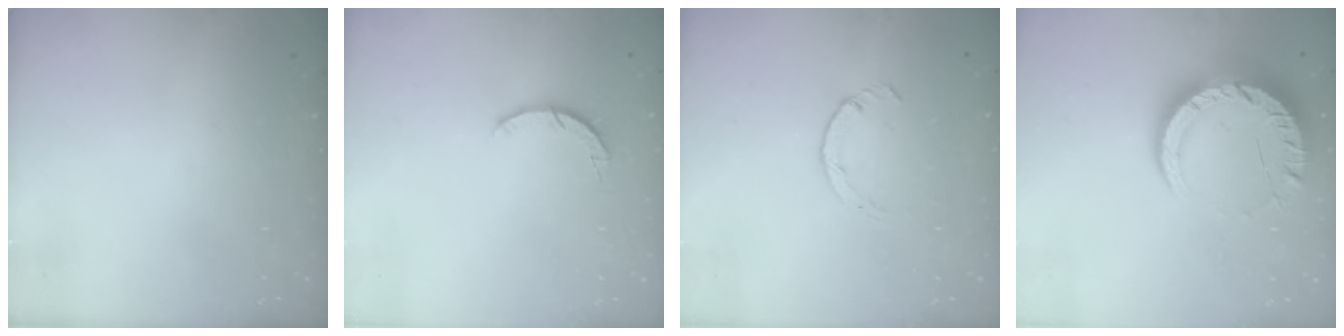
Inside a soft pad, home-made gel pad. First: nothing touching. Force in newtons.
{"total": 3.2, "press": 3.2, "slide": 0.4}
{"total": 2.2, "press": 2.1, "slide": 0.4}
{"total": 12.7, "press": 12.7, "slide": 0.8}